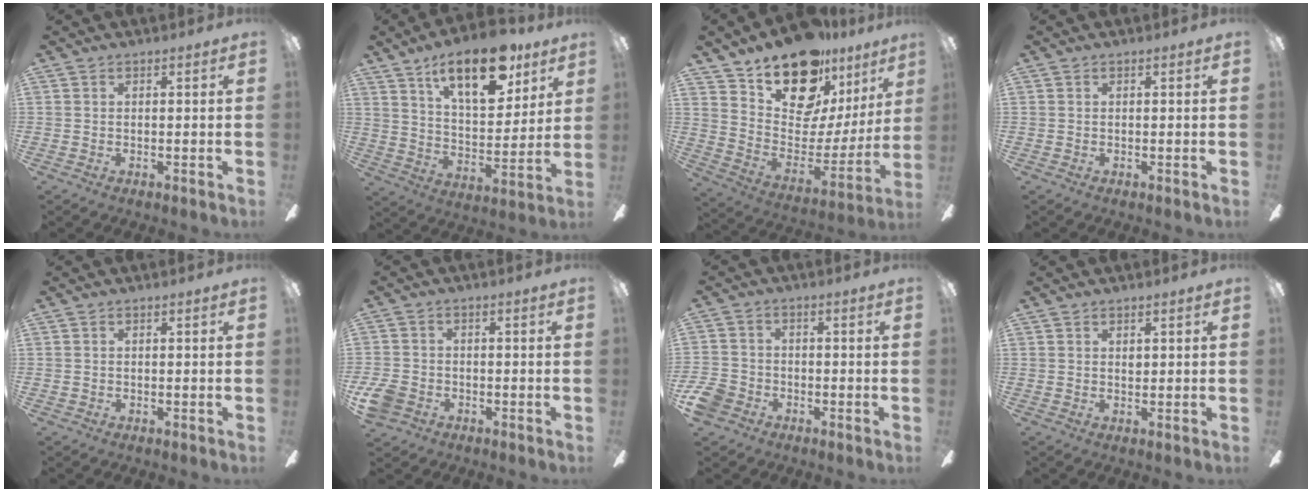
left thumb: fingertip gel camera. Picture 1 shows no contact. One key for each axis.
{"total": 19.4, "fx": 12.0, "fy": 8.5, "fz": 12.6, "tx": -0.184, "ty": -0.057, "tz": 0.197}
{"total": 21.0, "fx": 15.9, "fy": 9.8, "fz": 9.4, "tx": -0.154, "ty": -0.112, "tz": 0.283}
{"total": 0.0}
{"total": 0.6, "fx": -0.2, "fy": 0.5, "fz": 0.2, "tx": -0.002, "ty": 0.005, "tz": -0.005}
{"total": 5.7, "fx": -2.8, "fy": 4.2, "fz": 2.6, "tx": -0.064, "ty": 0.015, "tz": -0.054}
{"total": 6.2, "fx": -3.4, "fy": 4.6, "fz": 2.4, "tx": -0.060, "ty": 0.022, "tz": -0.067}
{"total": 1.3, "fx": 0.7, "fy": 0.8, "fz": 0.8, "tx": -0.009, "ty": -0.002, "tz": 0.010}